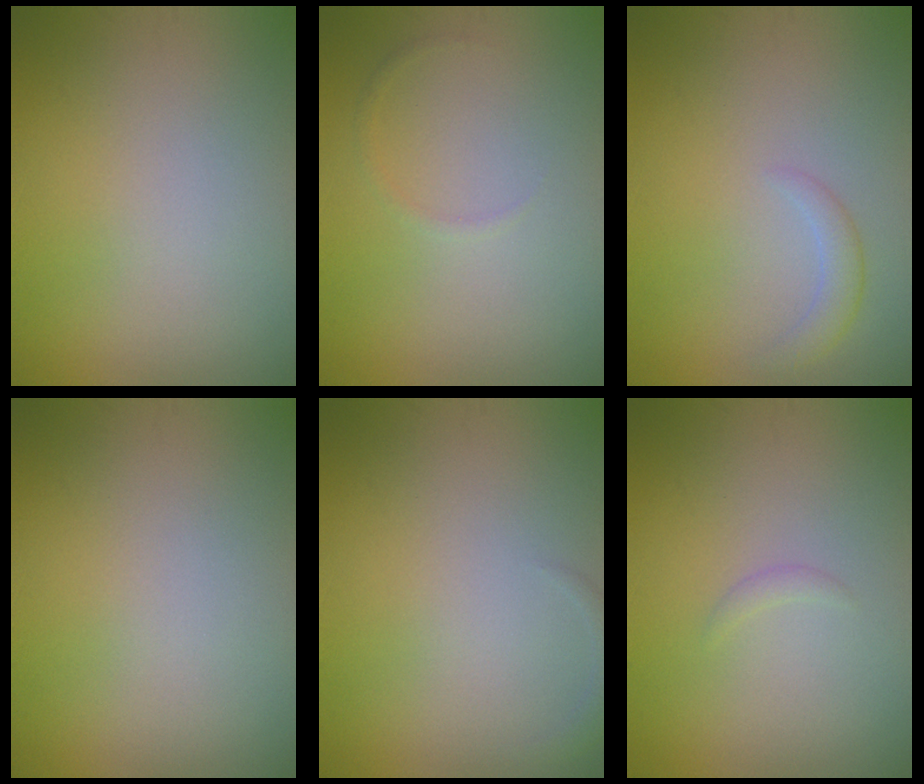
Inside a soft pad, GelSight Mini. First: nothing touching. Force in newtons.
{"total": 0.5, "press": 0.5, "slide": 0.0}
{"total": 1.5, "press": 1.5, "slide": 0.1}
{"total": 0.0}
{"total": 1.0, "press": 1.0, "slide": 0.1}
{"total": 0.5, "press": 0.5, "slide": 0.1}